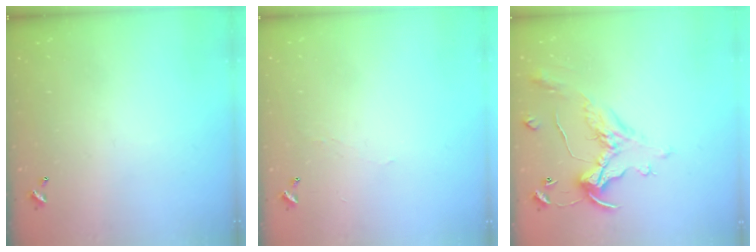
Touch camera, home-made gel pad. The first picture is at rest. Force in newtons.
{"total": 0.8, "press": 0.7, "slide": 0.4}
{"total": 1.8, "press": 1.5, "slide": 1.1}